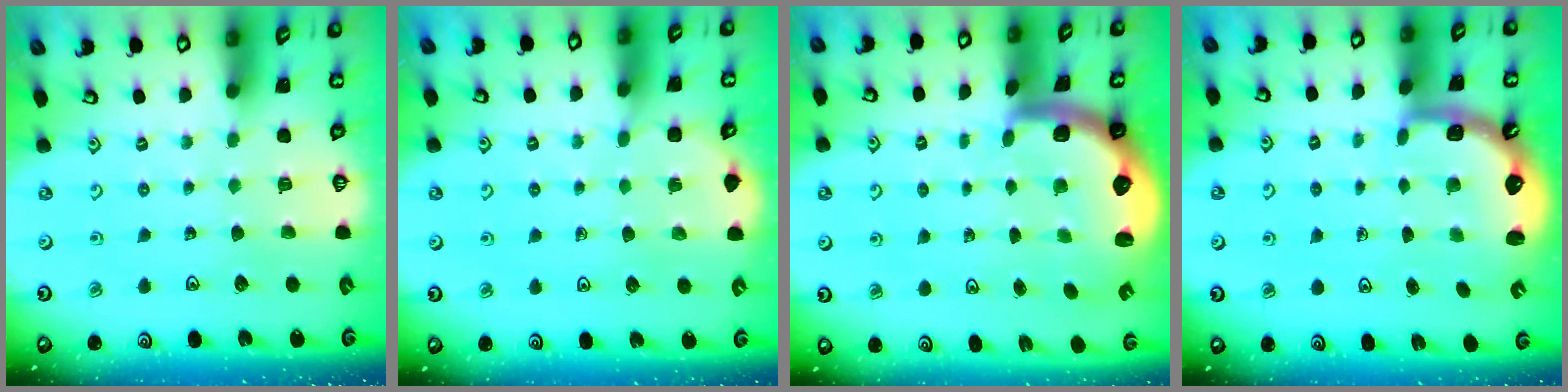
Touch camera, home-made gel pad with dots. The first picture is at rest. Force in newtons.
{"total": 3.6, "press": 3.6, "slide": 0.4}
{"total": 2.8, "press": 2.5, "slide": 1.4}
{"total": 2.8, "press": 2.5, "slide": 1.2}